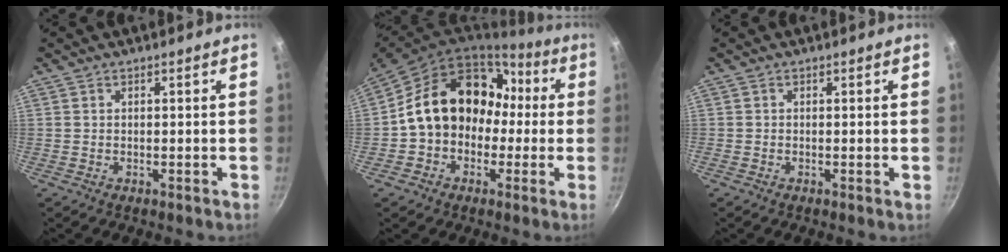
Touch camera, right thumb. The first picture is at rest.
{"total": 18.7, "force": [0.6, 14.8, 11.5], "torque": [-0.152, 0.070, 0.010]}
{"total": 0.0}